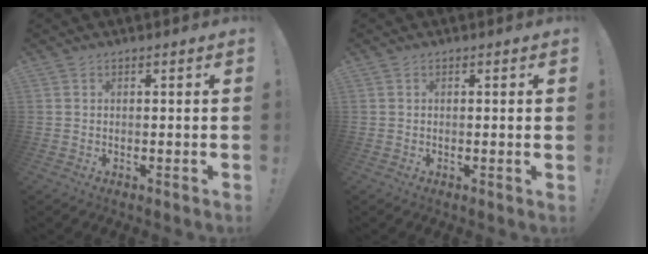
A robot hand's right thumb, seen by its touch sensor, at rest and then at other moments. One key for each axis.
{"total": 1.2, "fx": 0.3, "fy": -0.4, "fz": 1.1, "tx": -0.012, "ty": -0.005, "tz": 0.002}